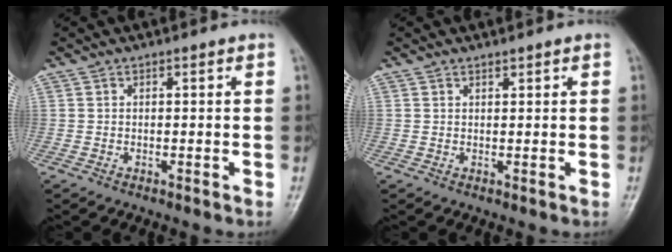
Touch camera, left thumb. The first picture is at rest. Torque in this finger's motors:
{"motor_torque": [-0.01, -0.11, -0.17, -0.05, 0.01]}